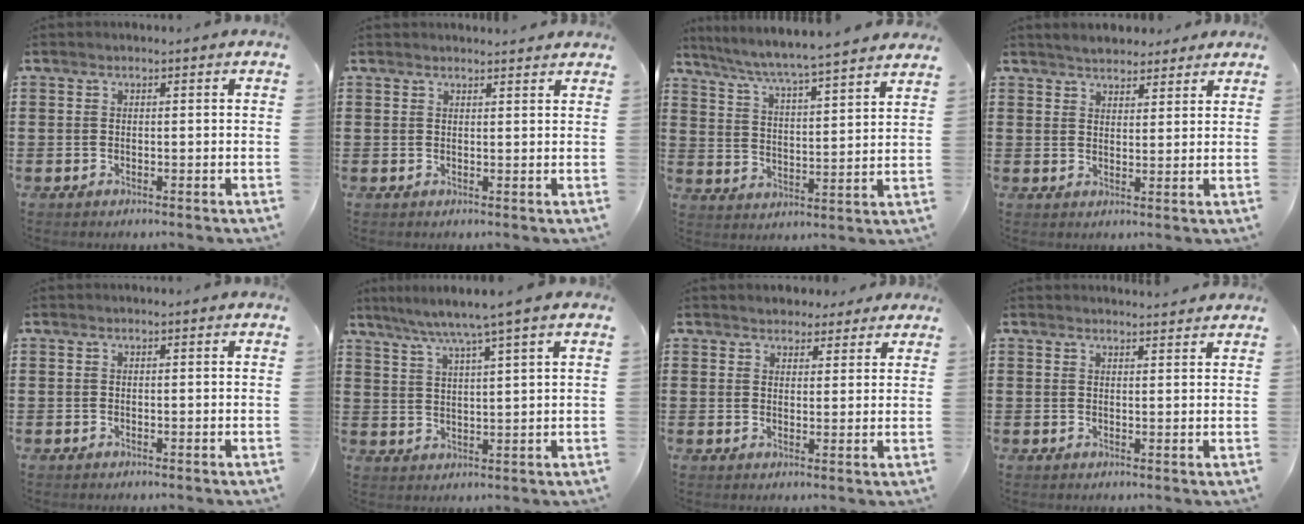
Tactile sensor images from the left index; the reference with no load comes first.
{"total": 1.5, "force": [1.5, 0.0, 0.2], "torque": [-0.007, 0.000, 0.030]}
{"total": 5.1, "force": [4.8, -0.8, 1.6], "torque": [-0.054, -0.040, 0.074]}
{"total": 3.3, "force": [3.1, 1.1, 0.3], "torque": [-0.015, 0.000, 0.059]}
{"total": 0.0}
{"total": 5.5, "force": [4.2, -1.0, 3.4], "torque": [-0.078, -0.019, 0.069]}
{"total": 2.9, "force": [2.6, 1.3, 0.1], "torque": [-0.011, 0.002, 0.050]}
{"total": 1.8, "force": [1.8, -0.1, 0.2], "torque": [-0.008, -0.001, 0.035]}